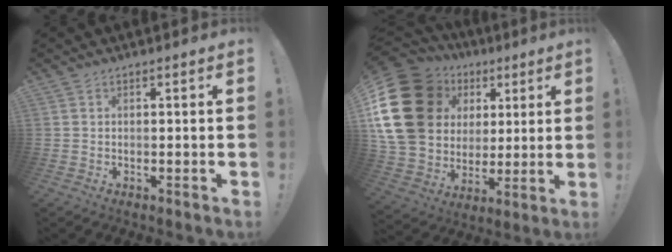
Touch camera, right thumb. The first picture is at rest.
{"total": 24.4, "force": [6.3, 19.0, 13.9], "torque": [-0.257, -0.027, 0.157]}